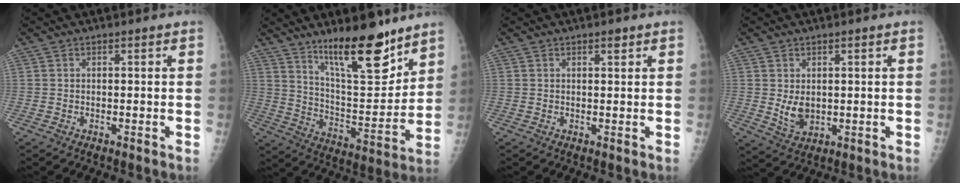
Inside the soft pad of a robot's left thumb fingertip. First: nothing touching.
{"total": 17.3, "force": [12.4, 4.8, 11.1], "torque": [-0.139, -0.093, 0.212]}
{"total": 1.2, "force": [0.8, 0.4, 0.8], "torque": [-0.007, -0.004, 0.012]}
{"total": 4.5, "force": [0.4, 3.1, 3.1], "torque": [-0.042, -0.013, 0.018]}